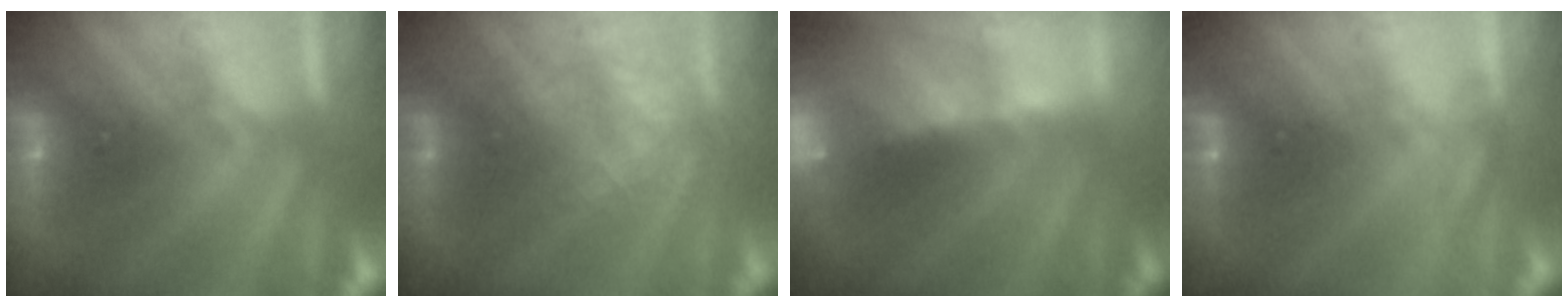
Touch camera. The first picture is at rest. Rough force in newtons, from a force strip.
{"total": 2.6}
{"total": 9.5}
{"total": 3.8}